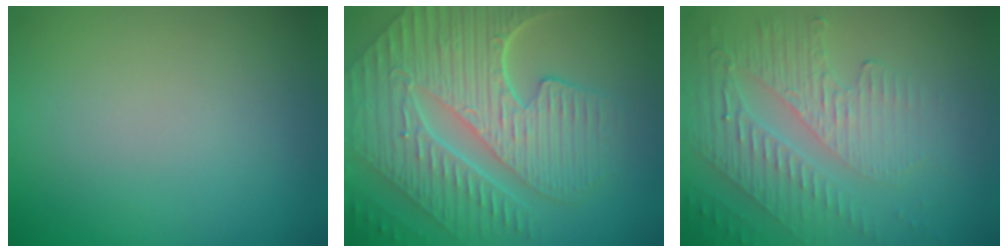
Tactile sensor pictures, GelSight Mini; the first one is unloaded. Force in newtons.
{"total": 9.8, "press": 6.5, "slide": 7.3}
{"total": 5.8, "press": 3.4, "slide": 4.7}